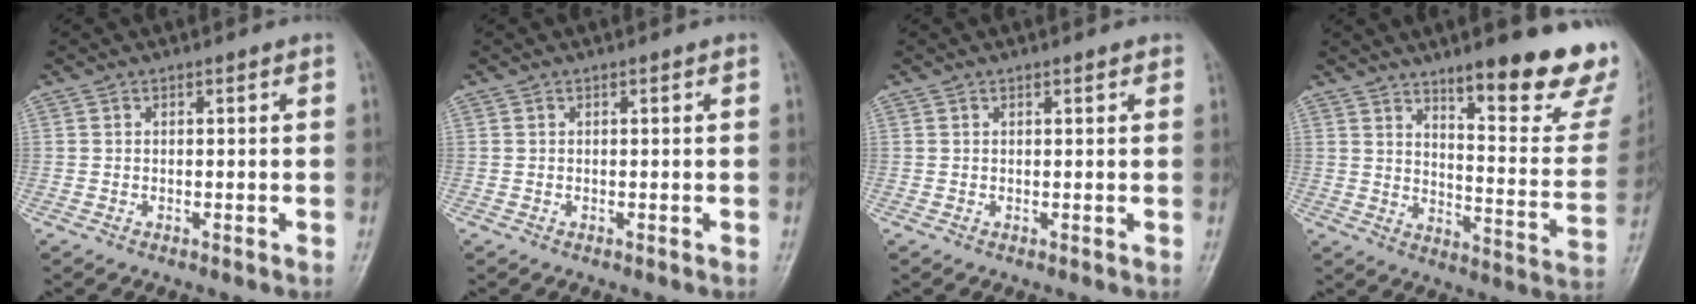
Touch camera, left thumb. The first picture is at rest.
{"total": 0.0}
{"total": 1.0, "force": [0.7, 0.3, 0.6], "torque": [-0.008, -0.002, 0.007]}
{"total": 20.9, "force": [13.7, 4.7, 15.1], "torque": [-0.163, -0.093, 0.195]}